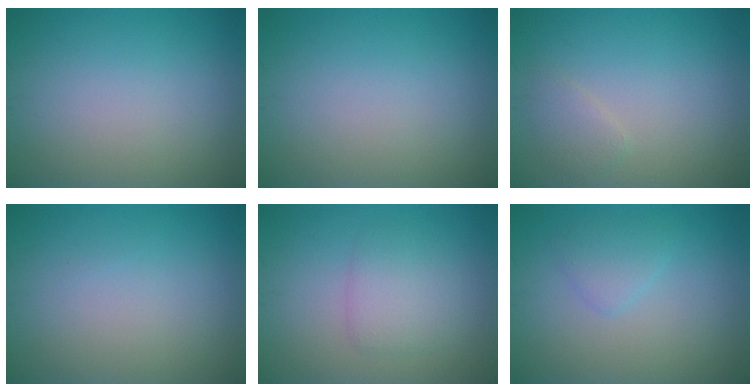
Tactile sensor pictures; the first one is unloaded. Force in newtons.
{"total": 0.0}
{"total": 1.3, "press": 1.3, "slide": 0.1}
{"total": 0.0}
{"total": 2.5, "press": 2.5, "slide": 0.3}
{"total": 1.7, "press": 1.7, "slide": 0.1}